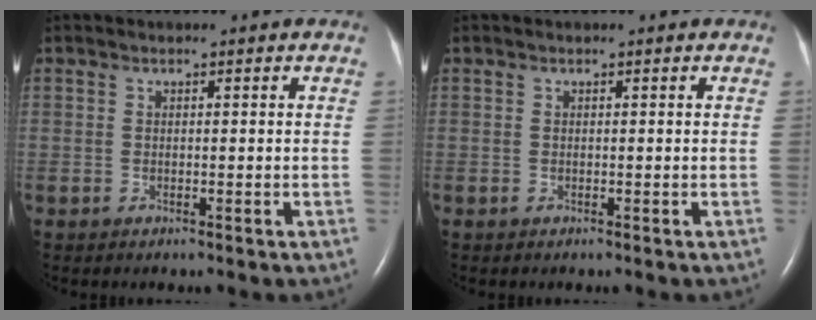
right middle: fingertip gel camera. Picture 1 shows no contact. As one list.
[{"total": 0.0}]